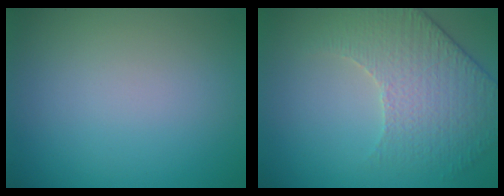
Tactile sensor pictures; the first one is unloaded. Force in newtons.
{"total": 4.3, "press": 4.0, "slide": 1.5}